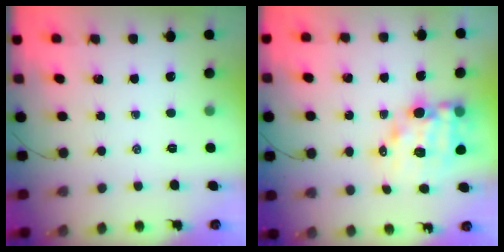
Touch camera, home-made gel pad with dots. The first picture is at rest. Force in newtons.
{"total": 12.5, "press": 11.9, "slide": 3.6}